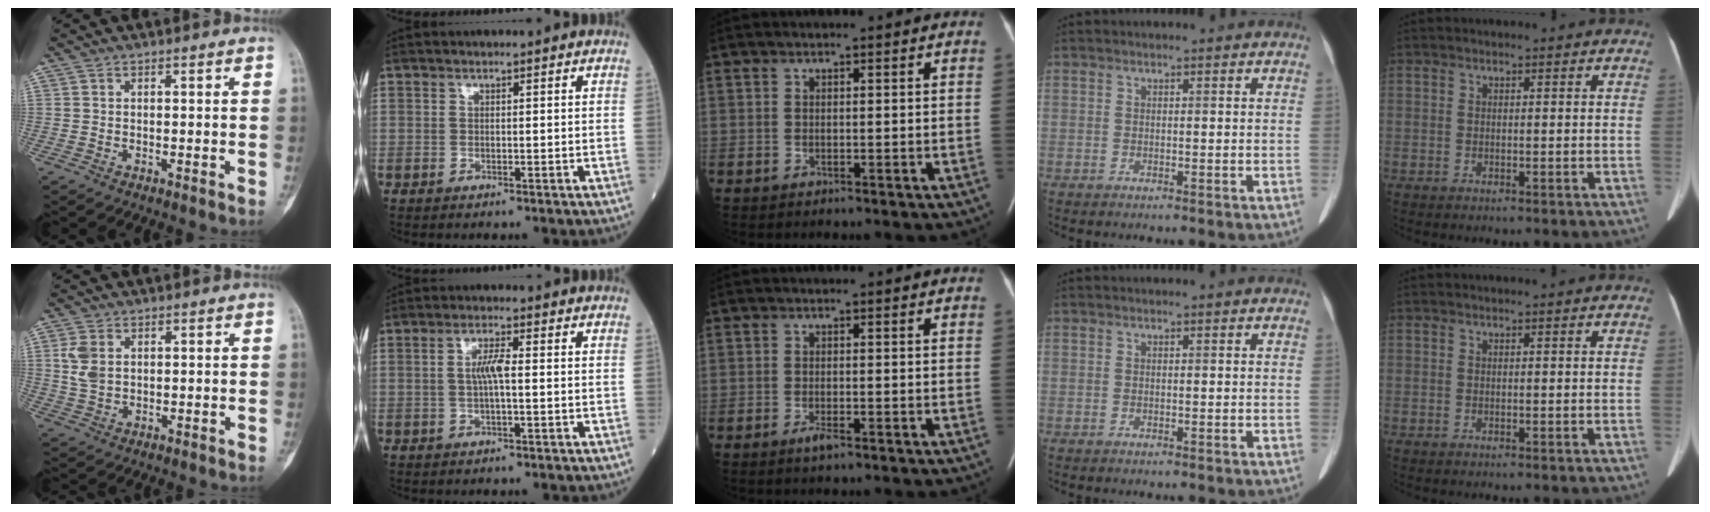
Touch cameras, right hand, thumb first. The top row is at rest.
{"thumb": {"total": 4.5, "force": [1.0, 3.1, 3.1], "torque": [-0.060, 0.002, 0.025]}, "index": {"total": 3.4, "force": [0.0, 0.4, 3.3], "torque": [-0.068, 0.005, 0.000]}, "middle": {"total": 1.4, "force": [-0.9, 0.2, 1.1], "torque": [-0.026, -0.003, -0.017]}}